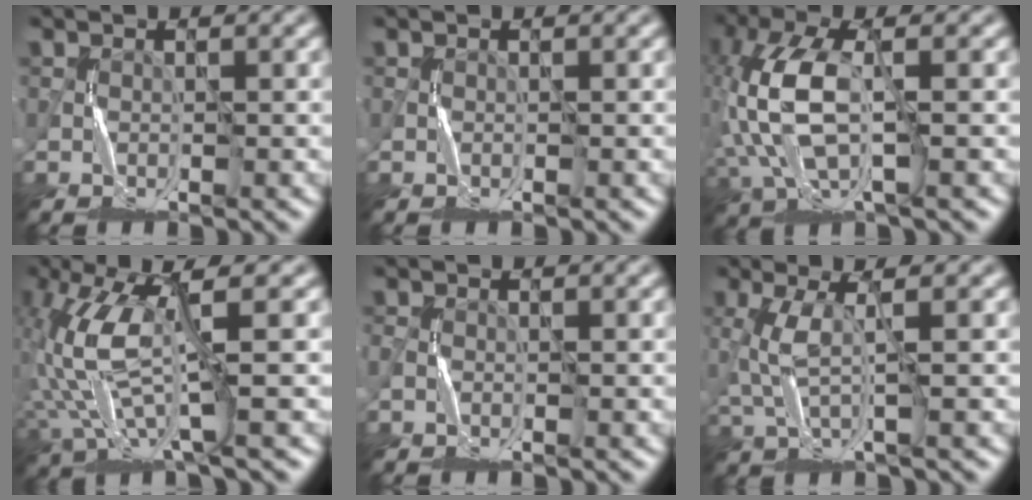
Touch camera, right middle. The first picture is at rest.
{"total": 0.0}
{"total": 8.7, "force": [-0.3, 4.0, 7.7], "torque": [-0.189, 0.013, -0.013]}
{"total": 8.2, "force": [0.9, 2.4, 7.8], "torque": [-0.190, -0.006, 0.023]}
{"total": 0.8, "force": [-0.5, 0.4, 0.5], "torque": [-0.011, 0.000, -0.010]}
{"total": 3.3, "force": [0.2, 0.7, 3.2], "torque": [-0.082, 0.000, 0.008]}